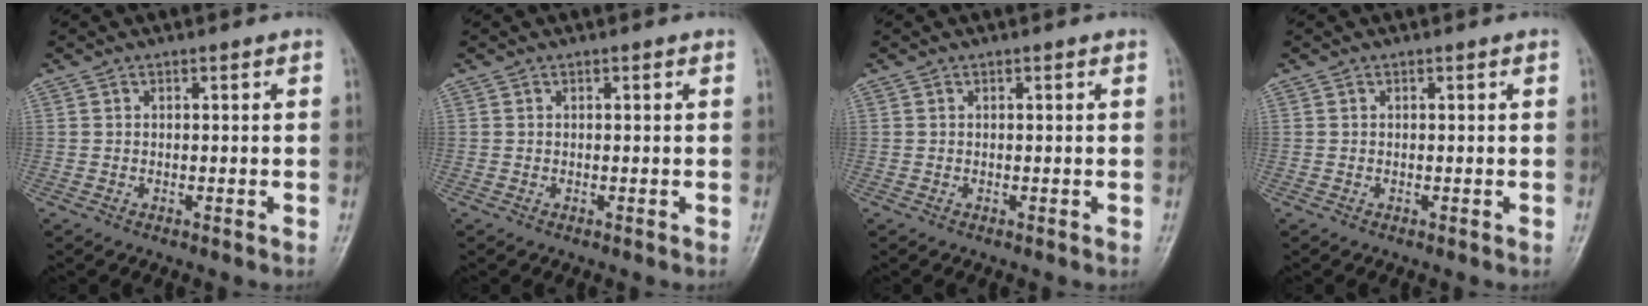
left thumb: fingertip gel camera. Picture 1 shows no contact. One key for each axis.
{"total": 0.0}
{"total": 0.0}
{"total": 0.0}